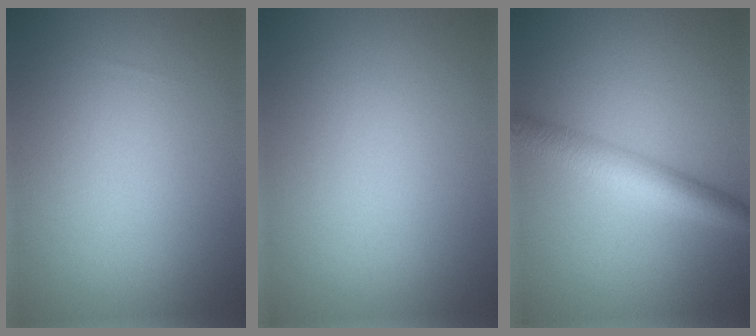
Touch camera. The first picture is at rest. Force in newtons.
{"total": 0.0}
{"total": 4.6, "press": 4.6, "slide": 0.2}